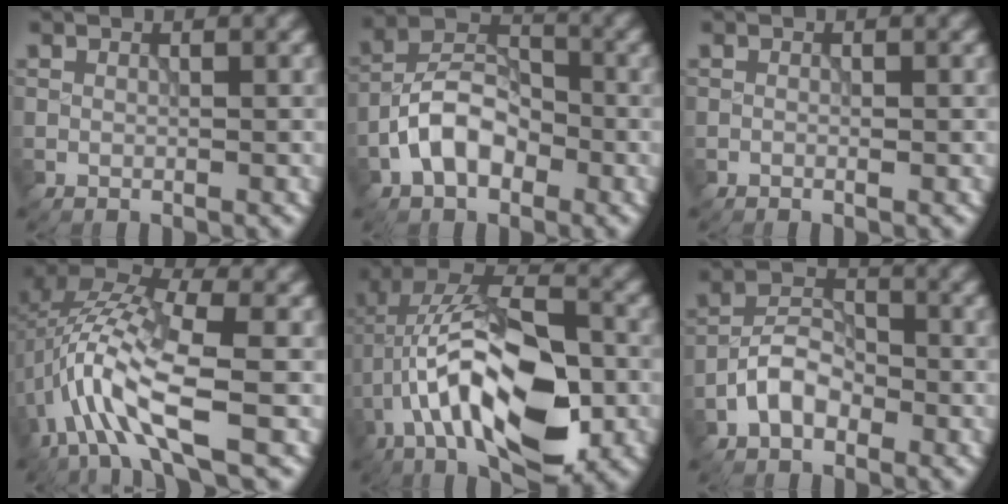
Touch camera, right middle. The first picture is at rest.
{"total": 5.6, "force": [-2.5, 3.4, 3.7], "torque": [-0.061, 0.011, -0.054]}
{"total": 0.0}
{"total": 8.4, "force": [-2.0, 2.9, 7.6], "torque": [-0.159, 0.016, -0.050]}
{"total": 13.2, "force": [-3.2, 6.2, 11.2], "torque": [-0.189, 0.020, -0.064]}
{"total": 3.8, "force": [-2.0, 2.2, 2.4], "torque": [-0.040, 0.011, -0.045]}